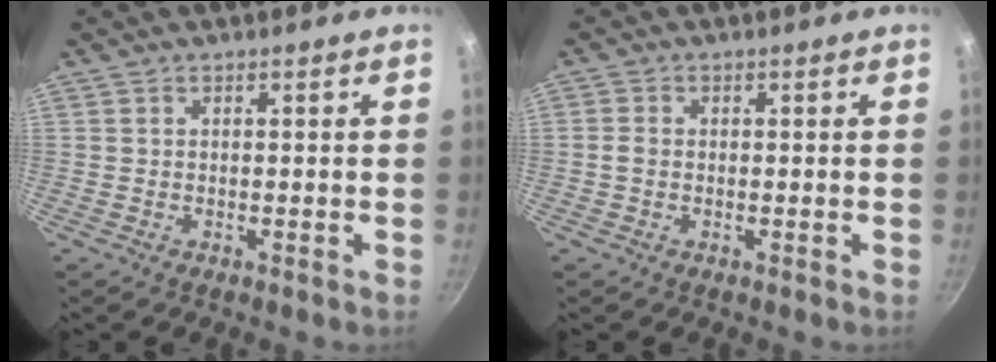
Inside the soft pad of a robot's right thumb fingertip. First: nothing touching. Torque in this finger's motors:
{"motor_torque": [0.70, 0.74, 0.23, -0.14, 0.13]}